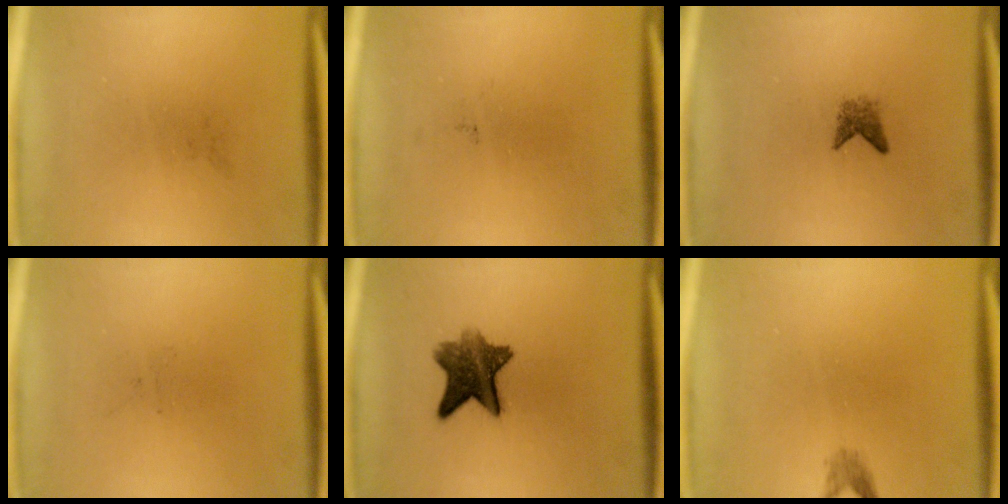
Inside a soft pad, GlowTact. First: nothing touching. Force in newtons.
{"total": 0.0}
{"total": 1.6}
{"total": 0.0}
{"total": 8.0}
{"total": 1.2}